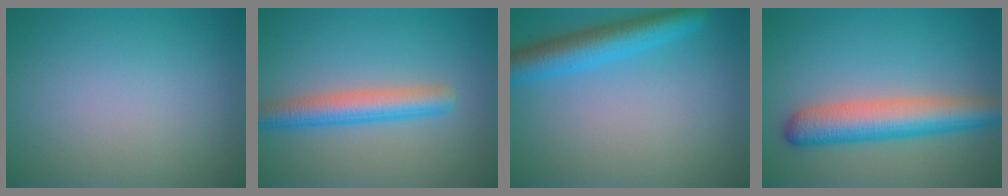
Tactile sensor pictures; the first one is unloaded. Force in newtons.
{"total": 4.1, "press": 4.1, "slide": 0.1}
{"total": 4.9, "press": 4.9, "slide": 0.3}
{"total": 6.3, "press": 6.3, "slide": 0.2}